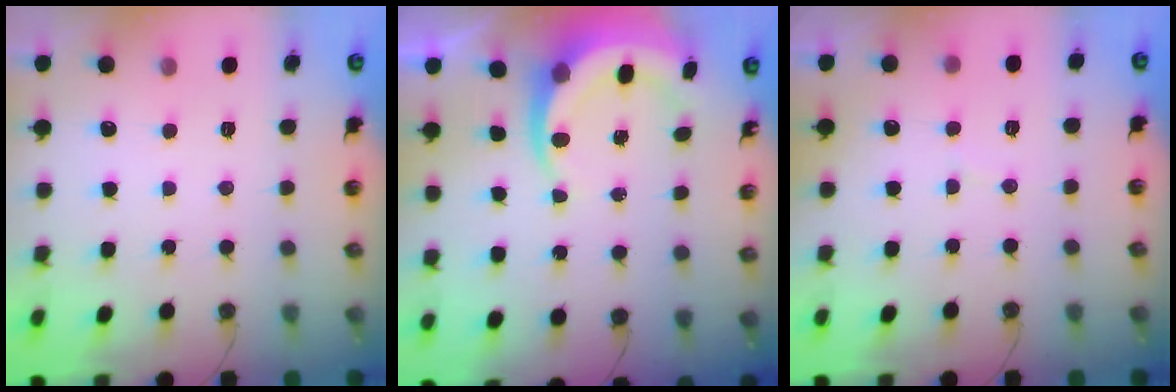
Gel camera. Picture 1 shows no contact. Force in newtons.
{"total": 7.3, "press": 7.2, "slide": 1.3}
{"total": 2.6, "press": 2.6, "slide": 0.4}